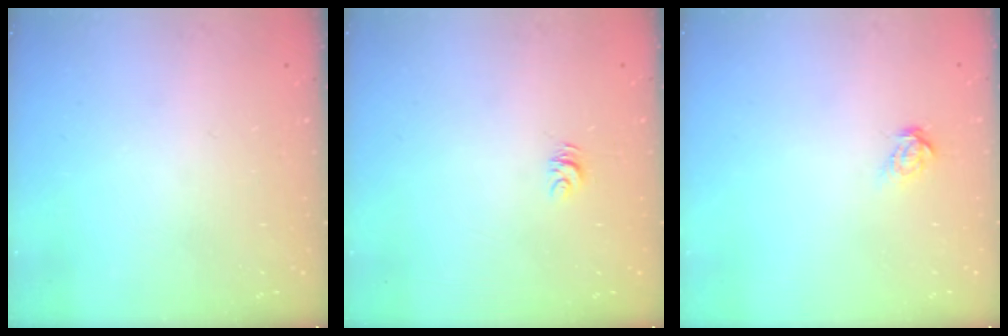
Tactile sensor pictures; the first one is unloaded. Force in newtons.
{"total": 3.9, "press": 3.9, "slide": 0.3}
{"total": 5.4, "press": 5.4, "slide": 0.4}